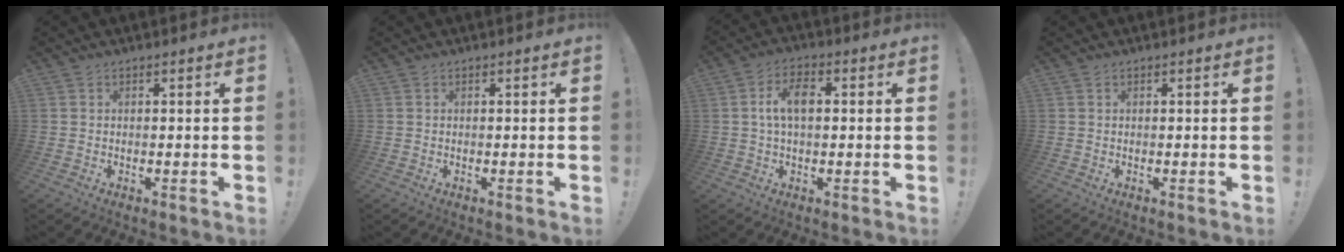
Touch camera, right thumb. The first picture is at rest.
{"total": 0.0}
{"total": 7.2, "force": [1.0, 3.8, 6.1], "torque": [-0.102, 0.012, 0.017]}
{"total": 0.0}